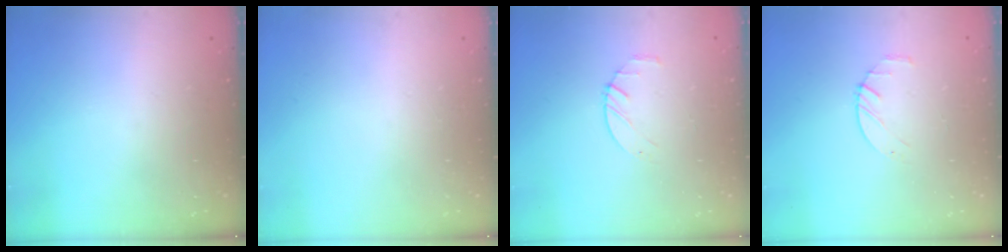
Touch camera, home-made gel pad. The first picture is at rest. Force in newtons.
{"total": 0.0}
{"total": 2.4, "press": 2.3, "slide": 0.3}
{"total": 2.4, "press": 2.3, "slide": 0.3}